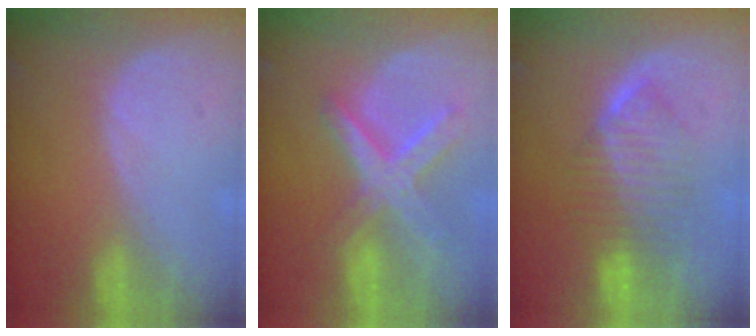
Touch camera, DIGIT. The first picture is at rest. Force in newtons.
{"total": 8.4, "press": 7.2, "slide": 4.2}
{"total": 6.5, "press": 6.5, "slide": 0.6}